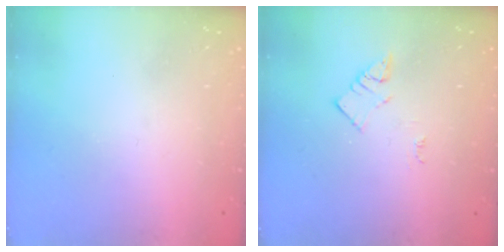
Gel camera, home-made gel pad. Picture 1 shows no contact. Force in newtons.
{"total": 2.7, "press": 2.6, "slide": 0.4}